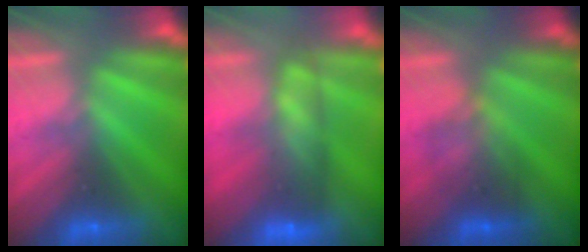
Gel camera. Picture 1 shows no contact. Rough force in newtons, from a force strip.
{"total": 6.9}
{"total": 2.4}